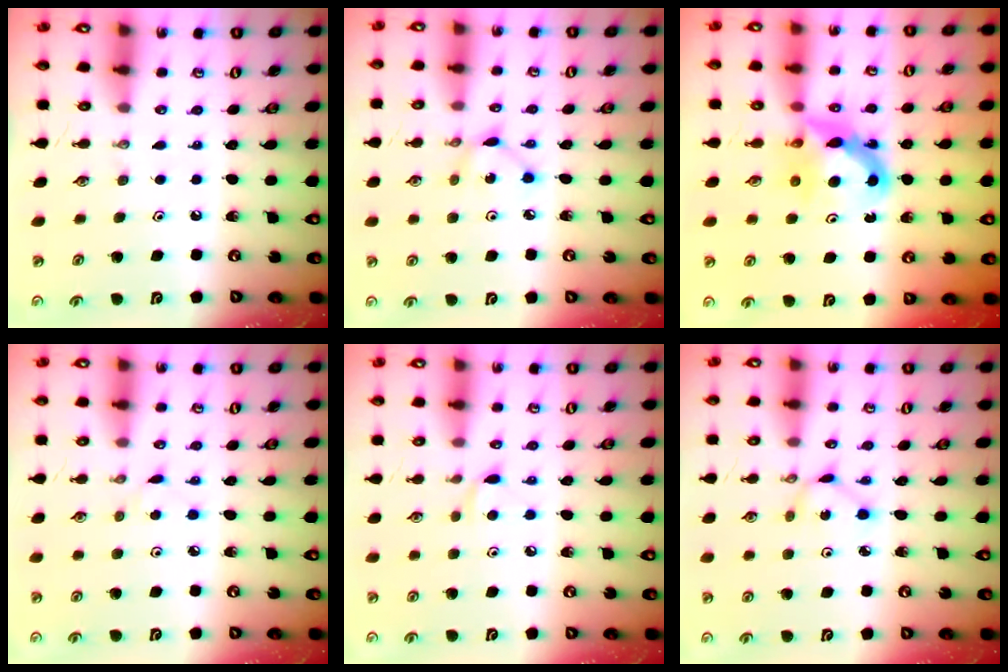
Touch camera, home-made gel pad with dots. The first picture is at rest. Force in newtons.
{"total": 2.6, "press": 2.6, "slide": 0.1}
{"total": 7.6, "press": 7.6, "slide": 0.6}
{"total": 2.3, "press": 2.3, "slide": 0.3}
{"total": 5.6, "press": 5.5, "slide": 0.7}
{"total": 1.9, "press": 1.9, "slide": 0.1}